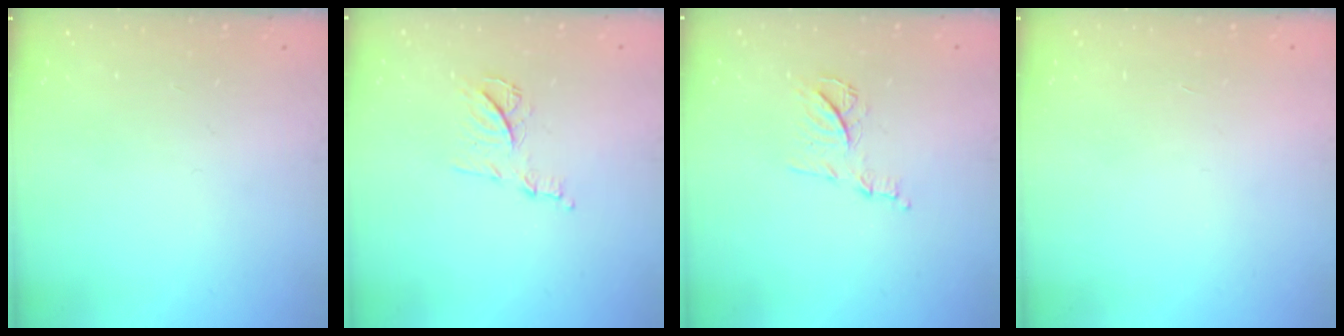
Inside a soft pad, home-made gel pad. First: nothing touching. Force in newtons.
{"total": 9.1, "press": 9.1, "slide": 0.5}
{"total": 9.1, "press": 9.1, "slide": 0.5}
{"total": 1.5, "press": 1.5, "slide": 0.1}